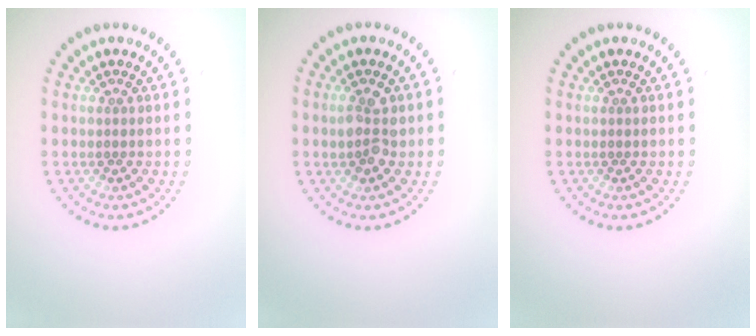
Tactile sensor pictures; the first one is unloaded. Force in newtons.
{"total": 2.5, "press": 2.5, "slide": 0.5}
{"total": 0.0}